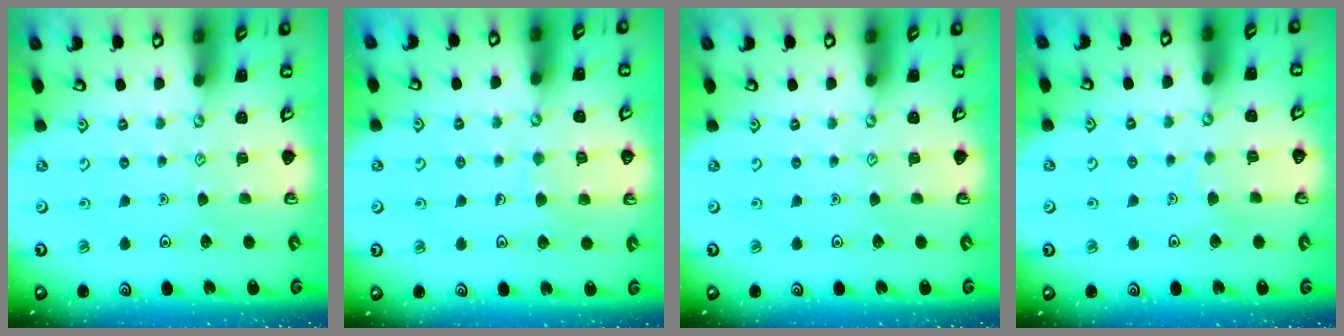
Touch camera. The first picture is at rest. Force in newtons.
{"total": 4.9, "press": 4.9, "slide": 0.4}
{"total": 0.0}
{"total": 2.4, "press": 2.4, "slide": 0.1}